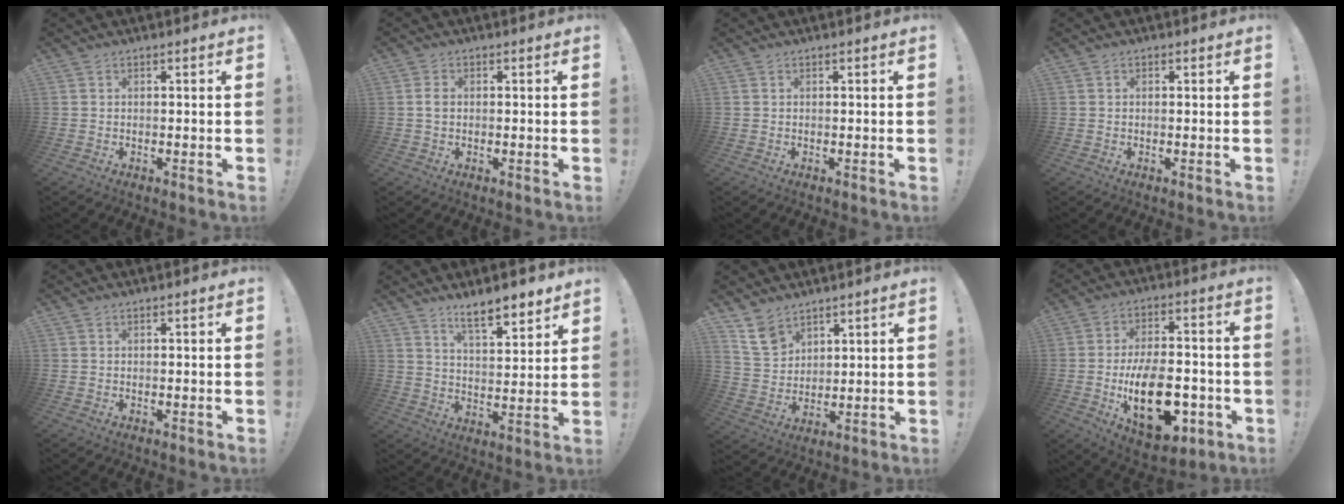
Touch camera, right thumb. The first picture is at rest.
{"total": 2.0, "force": [0.0, 1.4, 1.3], "torque": [-0.023, 0.005, -0.001]}
{"total": 0.0}
{"total": 0.0}
{"total": 0.0}
{"total": 9.6, "force": [7.6, 2.2, 5.3], "torque": [-0.070, -0.054, 0.133]}
{"total": 9.6, "force": [7.0, 5.8, 3.0], "torque": [-0.056, -0.039, 0.140]}
{"total": 20.8, "force": [-6.3, 11.8, 16.0], "torque": [-0.267, 0.028, -0.092]}